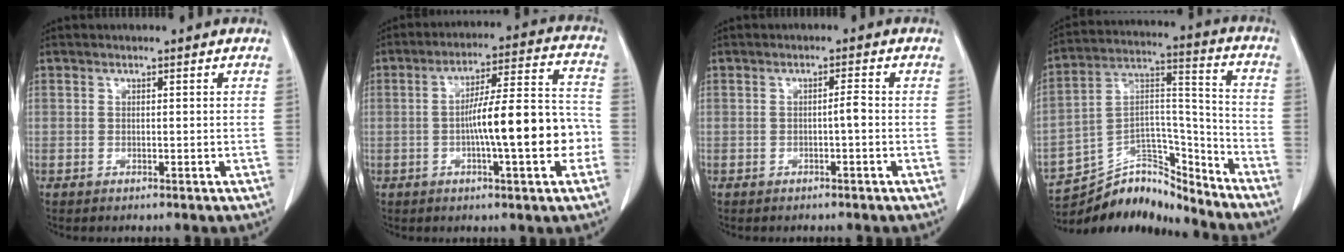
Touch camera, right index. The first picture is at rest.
{"total": 13.8, "force": [-2.9, 1.6, 13.4], "torque": [-0.211, 0.023, -0.044]}
{"total": 1.5, "force": [-0.4, 0.0, 1.4], "torque": [-0.022, 0.002, -0.006]}
{"total": 14.4, "force": [-13.8, 3.8, 1.4], "torque": [-0.013, 0.070, -0.236]}